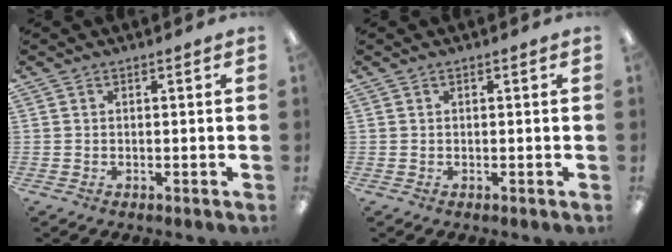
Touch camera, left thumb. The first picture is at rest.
{"total": 0.0}